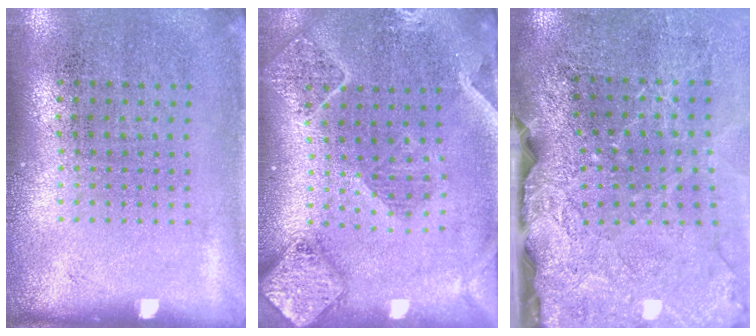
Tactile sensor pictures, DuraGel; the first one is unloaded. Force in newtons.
{"total": 2.3, "press": 2.1, "slide": 0.9}
{"total": 4.1, "press": 3.4, "slide": 2.4}